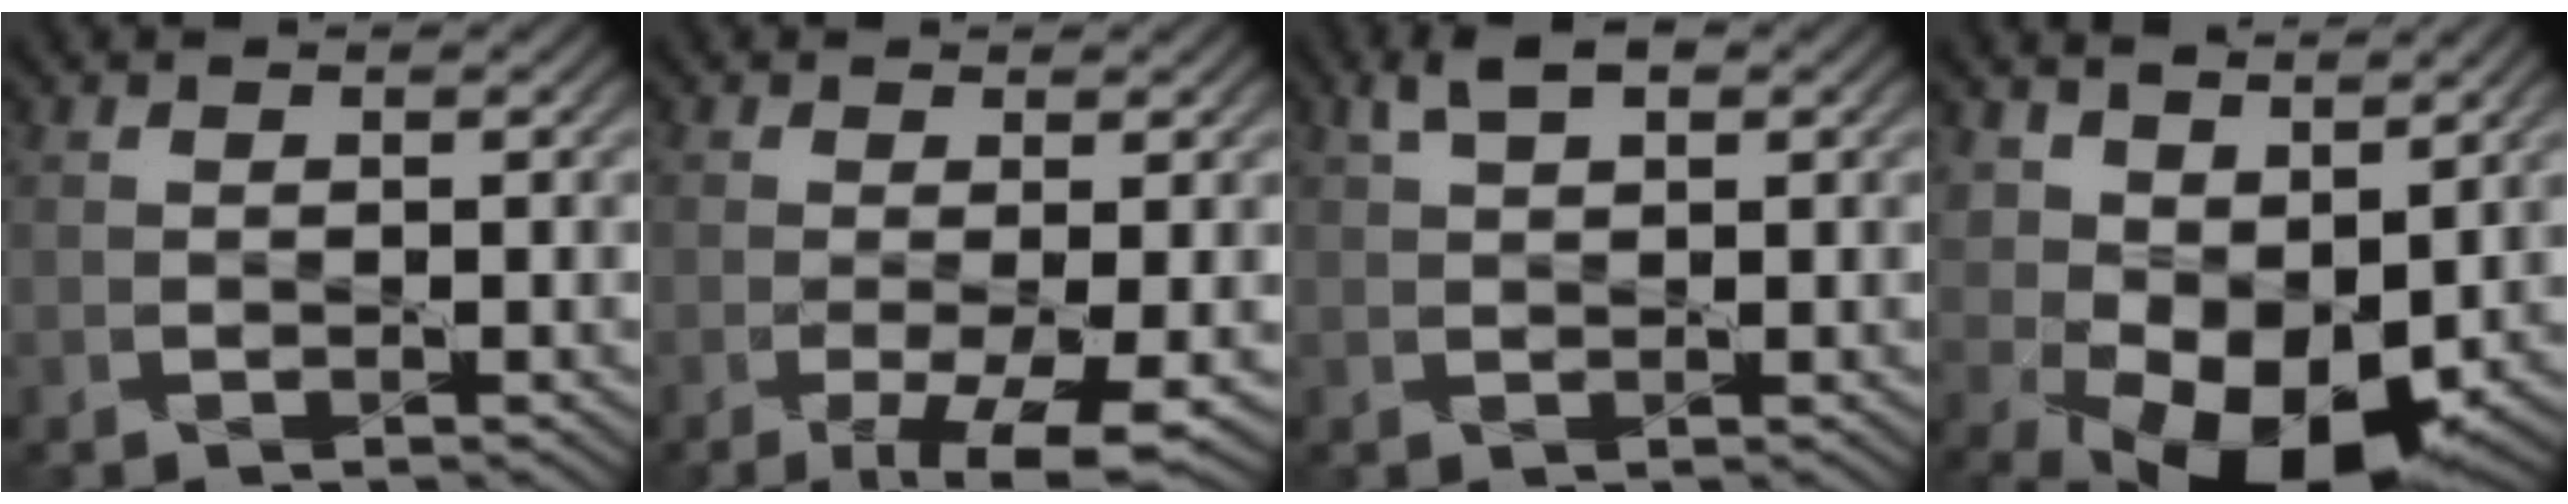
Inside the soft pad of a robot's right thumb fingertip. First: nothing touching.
{"total": 5.9, "force": [-2.1, 1.5, 5.3], "torque": [-0.101, -0.005, -0.031]}
{"total": 3.0, "force": [1.8, 1.2, 2.1], "torque": [-0.044, 0.010, 0.031]}
{"total": 11.0, "force": [2.9, 7.1, 7.8], "torque": [-0.150, -0.017, 0.064]}